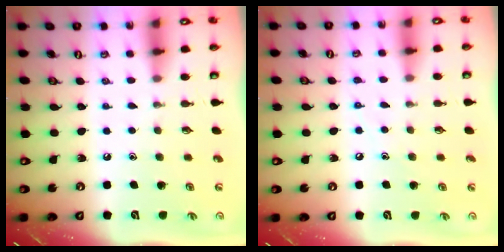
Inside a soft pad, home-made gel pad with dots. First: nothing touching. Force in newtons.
{"total": 4.9, "press": 4.9, "slide": 0.2}